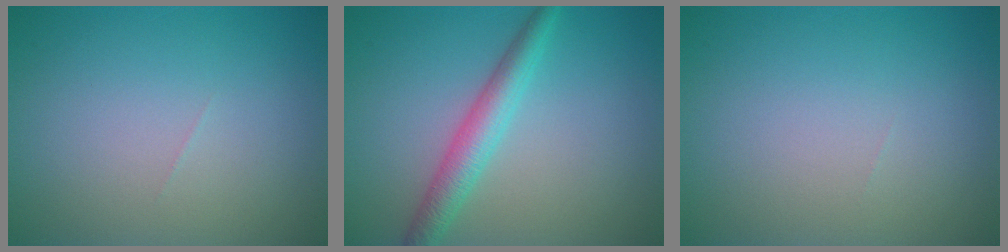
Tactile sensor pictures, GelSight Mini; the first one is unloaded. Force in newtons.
{"total": 3.4, "press": 3.4, "slide": 0.1}
{"total": 0.0}